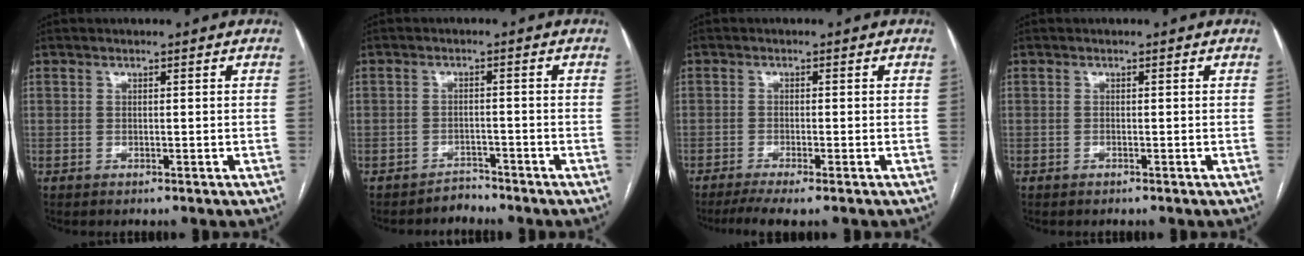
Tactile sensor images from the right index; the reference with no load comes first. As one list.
[{"total": 2.2, "force": [-2.0, 0.7, -0.6], "torque": [0.014, -0.001, -0.031]}, {"total": 4.9, "force": [-3.5, 0.1, 3.4], "torque": [-0.055, -0.009, -0.059]}, {"total": 0.0}]